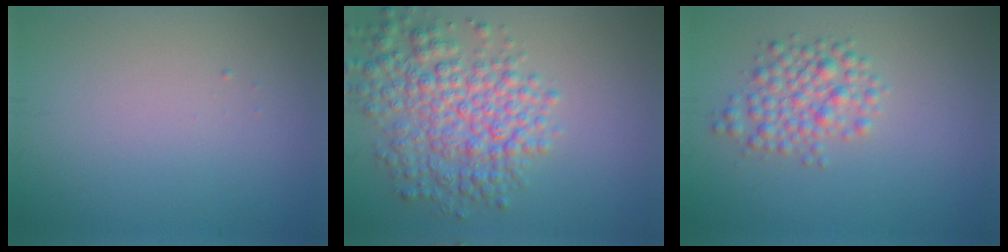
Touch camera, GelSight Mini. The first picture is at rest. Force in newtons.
{"total": 6.8, "press": 6.8, "slide": 0.2}
{"total": 3.3, "press": 3.3, "slide": 0.2}